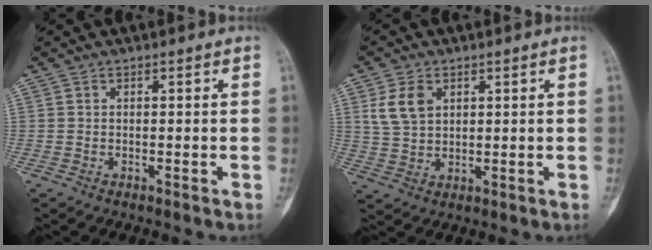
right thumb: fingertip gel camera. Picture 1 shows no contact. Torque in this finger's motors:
{"motor_torque": [0.79, 0.91, 0.15, -0.18, 0.21]}